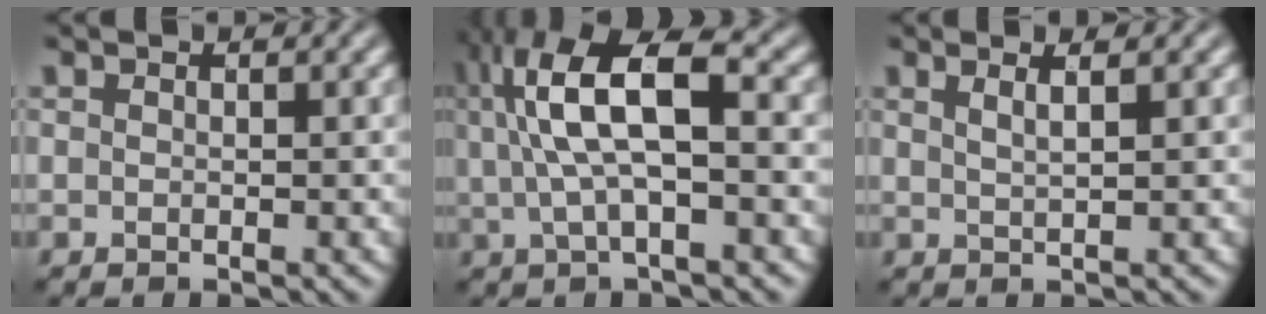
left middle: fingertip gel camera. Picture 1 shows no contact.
{"total": 8.3, "force": [1.1, 2.9, 7.7], "torque": [-0.158, 0.014, 0.017]}
{"total": 1.9, "force": [0.9, 0.6, 1.5], "torque": [-0.018, 0.008, 0.005]}